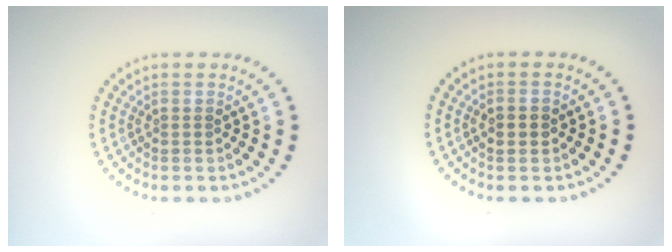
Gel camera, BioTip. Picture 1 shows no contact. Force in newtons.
{"total": 2.0, "press": 2.0, "slide": 0.1}